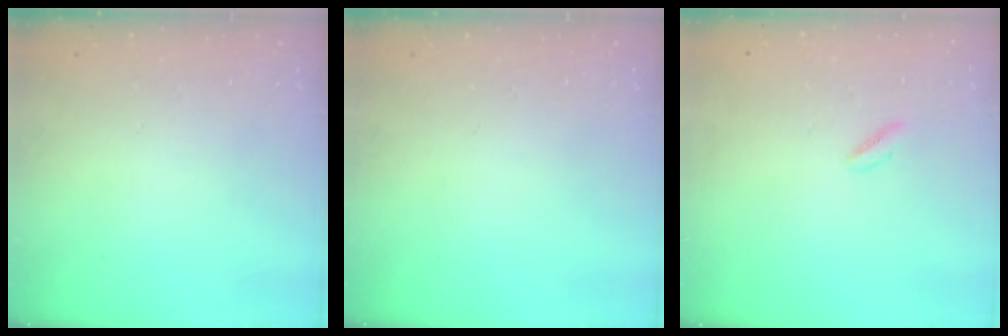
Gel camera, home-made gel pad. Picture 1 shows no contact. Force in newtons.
{"total": 0.0}
{"total": 1.1, "press": 0.9, "slide": 0.5}